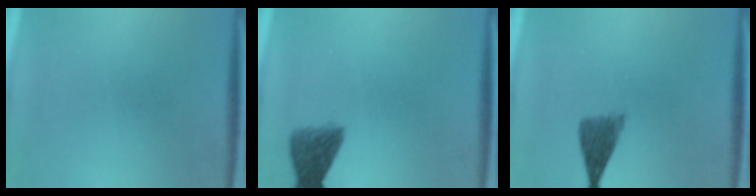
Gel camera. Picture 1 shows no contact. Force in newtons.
{"total": 4.6}
{"total": 4.0}